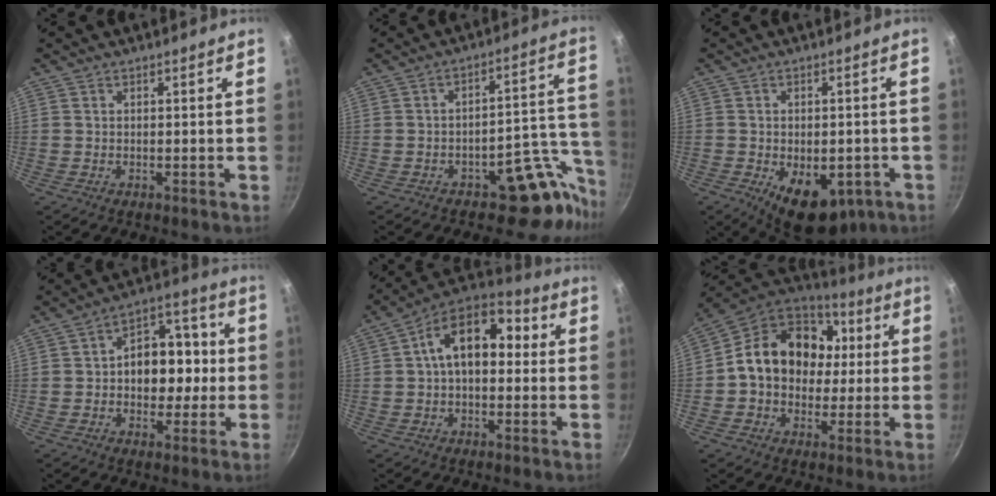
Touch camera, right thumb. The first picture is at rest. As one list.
[{"total": 12.0, "force": [-8.4, 5.6, 6.5], "torque": [-0.008, 0.120, -0.117]}, {"total": 13.6, "force": [-5.6, 7.8, 9.7], "torque": [-0.130, 0.002, -0.066]}, {"total": 13.0, "force": [-0.3, 8.7, 9.7], "torque": [-0.089, 0.035, -0.011]}, {"total": 14.4, "force": [1.8, 8.7, 11.4], "torque": [-0.157, 0.044, 0.013]}, {"total": 18.0, "force": [0.6, 14.3, 10.9], "torque": [-0.141, 0.038, 0.005]}]